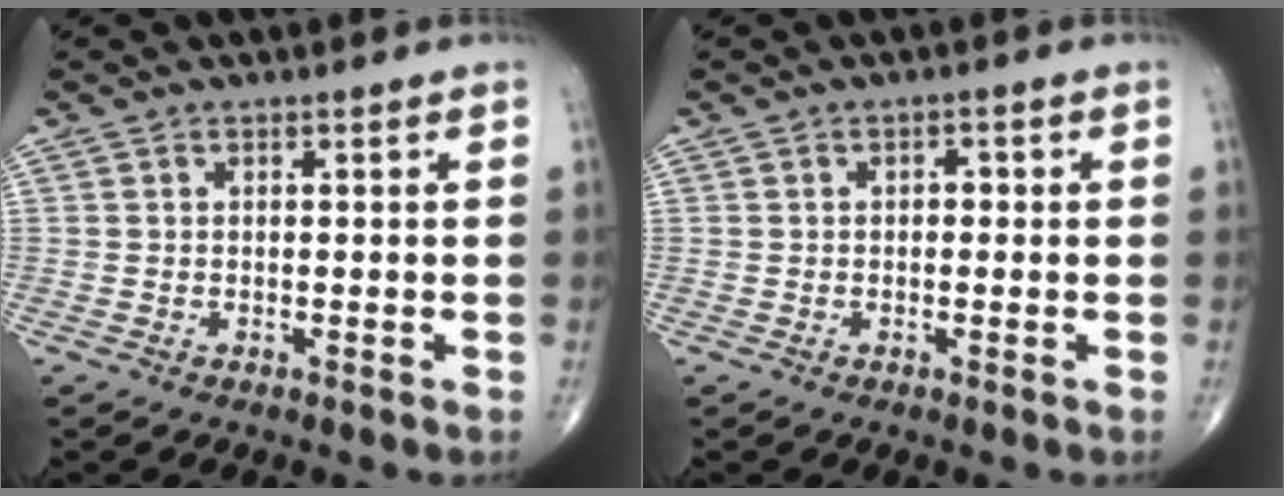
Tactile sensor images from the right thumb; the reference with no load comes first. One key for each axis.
{"total": 1.5, "fx": 0.1, "fy": 0.9, "fz": 1.1, "tx": -0.008, "ty": 0.006, "tz": -0.003}